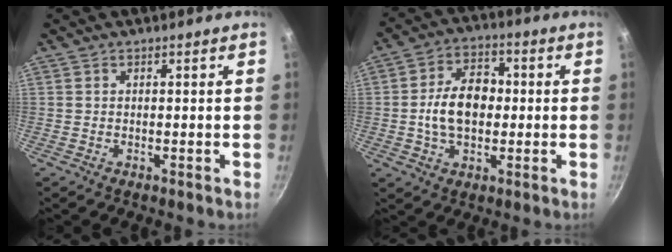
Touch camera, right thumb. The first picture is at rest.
{"total": 11.2, "force": [-0.3, 7.6, 8.2], "torque": [-0.112, 0.020, -0.014]}